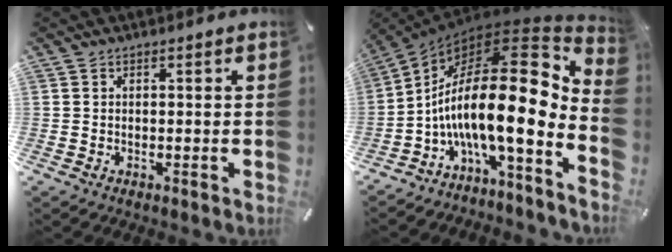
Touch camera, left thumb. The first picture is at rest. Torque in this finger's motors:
{"motor_torque": [-0.23, 3.42, 2.63, 0.14, 0.52]}